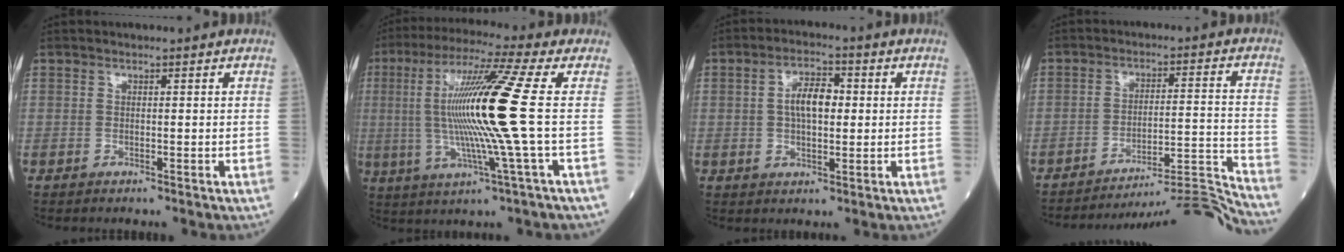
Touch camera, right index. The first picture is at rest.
{"total": 15.8, "force": [0.7, -1.8, 15.7], "torque": [-0.306, 0.001, 0.001]}
{"total": 5.9, "force": [0.6, 2.6, 5.3], "torque": [-0.099, 0.011, 0.009]}
{"total": 13.9, "force": [-13.4, -3.6, 1.1], "torque": [0.010, 0.024, -0.204]}